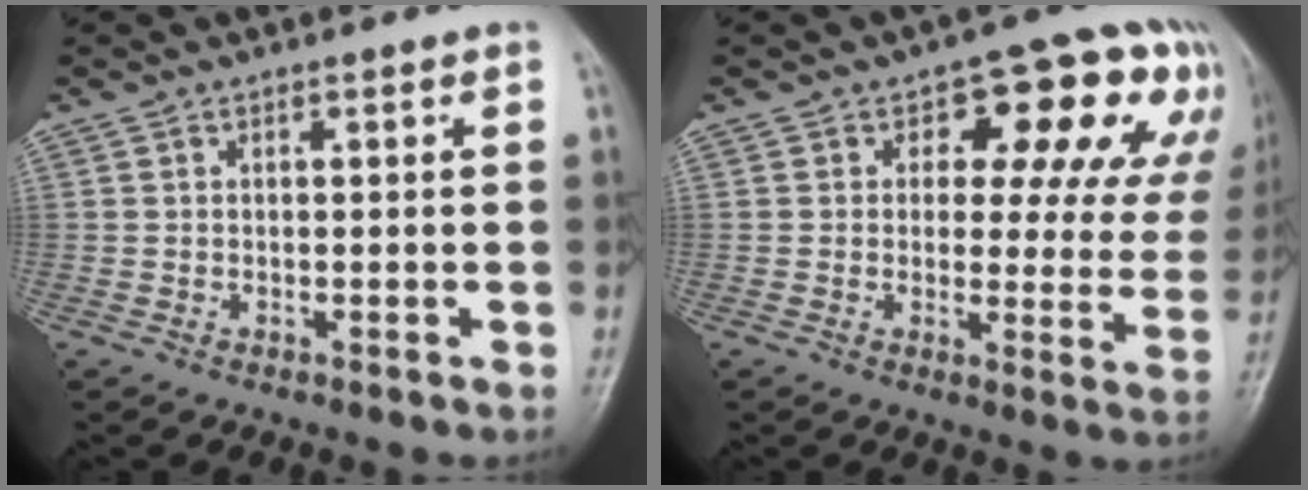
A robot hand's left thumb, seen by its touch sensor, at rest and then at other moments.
{"total": 15.1, "force": [6.7, 8.1, 10.9], "torque": [-0.073, -0.009, 0.072]}